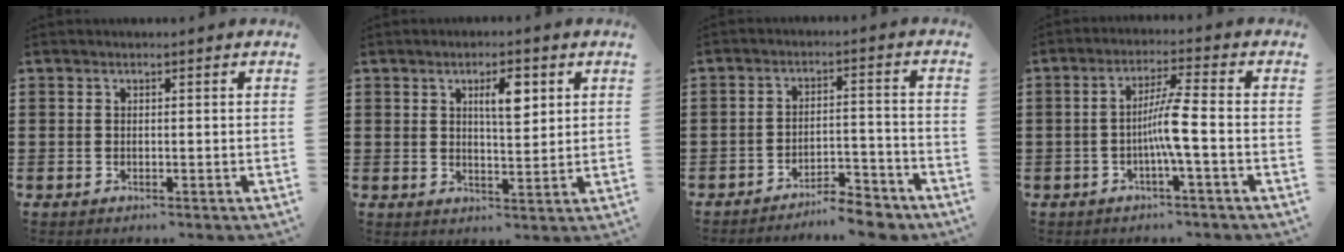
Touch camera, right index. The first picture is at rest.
{"total": 4.9, "force": [2.0, 1.6, 4.2], "torque": [-0.072, 0.004, 0.028]}
{"total": 5.7, "force": [-5.5, 0.5, 1.5], "torque": [-0.024, 0.008, -0.108]}
{"total": 5.4, "force": [-1.4, -0.4, 5.2], "torque": [-0.103, -0.007, -0.033]}